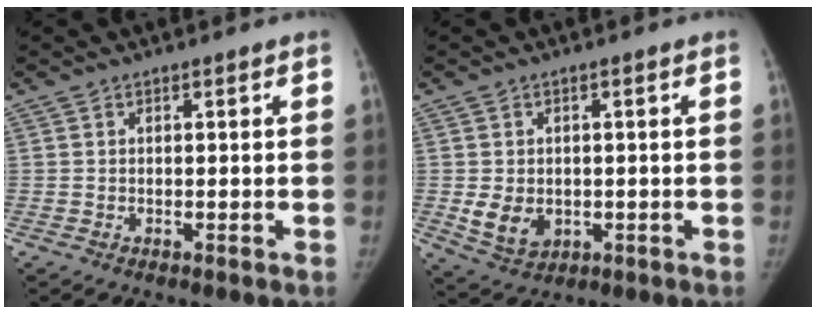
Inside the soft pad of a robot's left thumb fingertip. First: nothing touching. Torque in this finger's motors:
{"motor_torque": [0.01, 0.02, 0.02, -0.02, 0.02]}